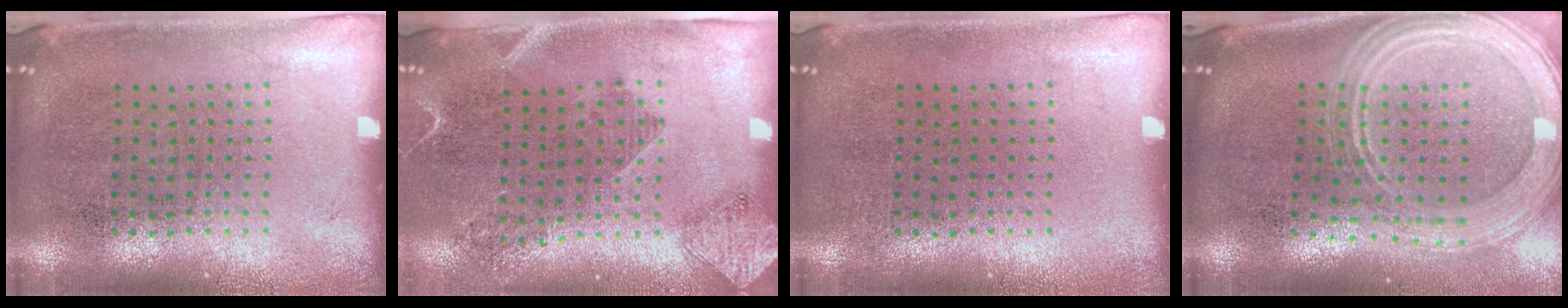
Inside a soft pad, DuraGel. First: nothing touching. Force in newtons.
{"total": 1.7, "press": 1.4, "slide": 1.0}
{"total": 0.0}
{"total": 2.5, "press": 2.2, "slide": 1.3}